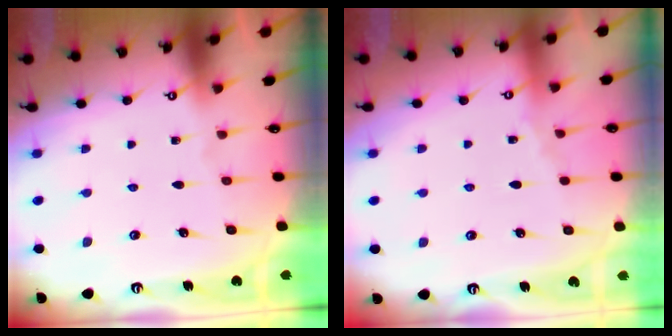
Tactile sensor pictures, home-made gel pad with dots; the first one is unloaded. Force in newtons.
{"total": 1.8, "press": 1.8, "slide": 0.4}